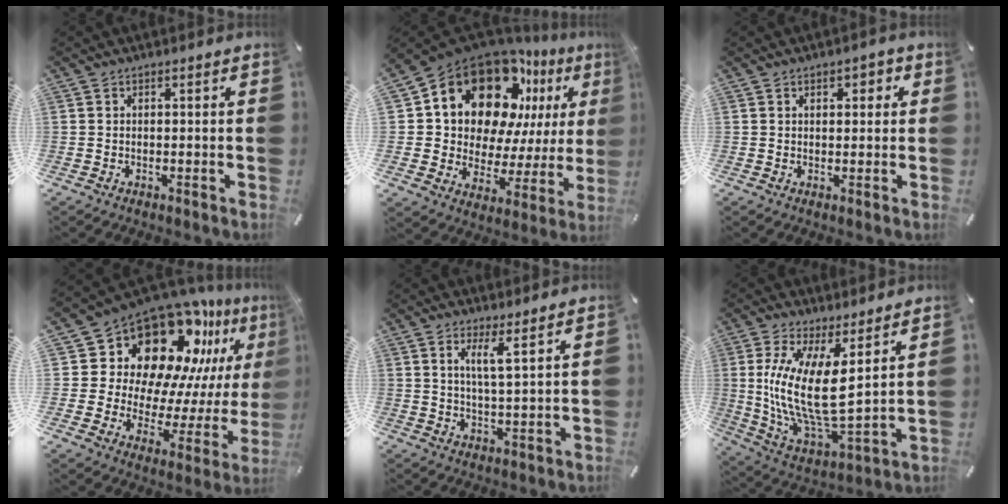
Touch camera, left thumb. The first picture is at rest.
{"total": 19.0, "force": [11.9, 11.8, 8.9], "torque": [-0.138, -0.099, 0.209]}
{"total": 2.3, "force": [0.7, 1.5, 1.7], "torque": [-0.019, 0.001, 0.005]}
{"total": 20.0, "force": [14.3, 11.2, 8.3], "torque": [-0.124, -0.137, 0.257]}
{"total": 5.1, "force": [3.1, -0.2, 4.0], "torque": [-0.080, -0.012, 0.050]}
{"total": 14.9, "force": [4.2, 5.3, 13.3], "torque": [-0.298, -0.047, 0.073]}